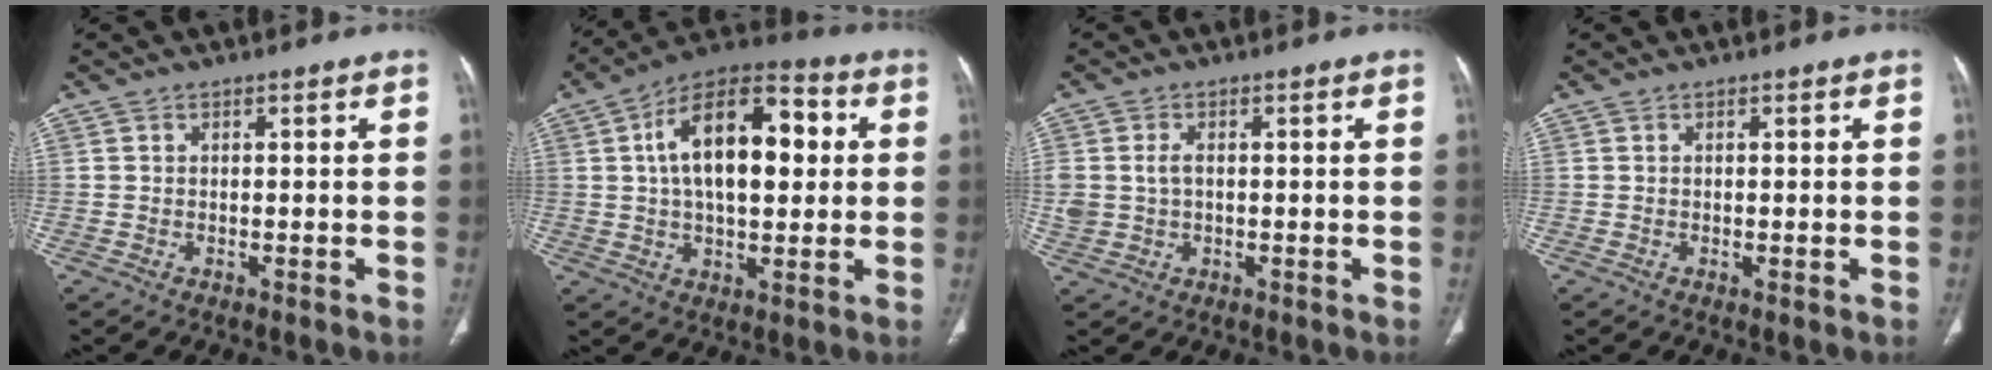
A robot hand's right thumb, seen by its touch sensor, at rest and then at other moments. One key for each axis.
{"total": 18.8, "fx": 3.4, "fy": 9.9, "fz": 15.7, "tx": -0.231, "ty": 0.025, "tz": 0.048}
{"total": 4.4, "fx": 0.3, "fy": 3.1, "fz": 3.1, "tx": -0.071, "ty": 0.008, "tz": 0.011}
{"total": 0.0}